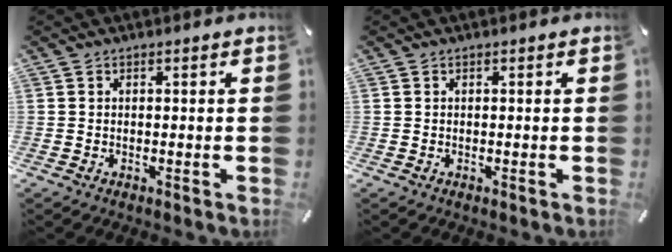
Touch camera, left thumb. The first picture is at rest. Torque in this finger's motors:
{"motor_torque": [-0.01, 0.01, -0.01, 0.02, 0.00]}